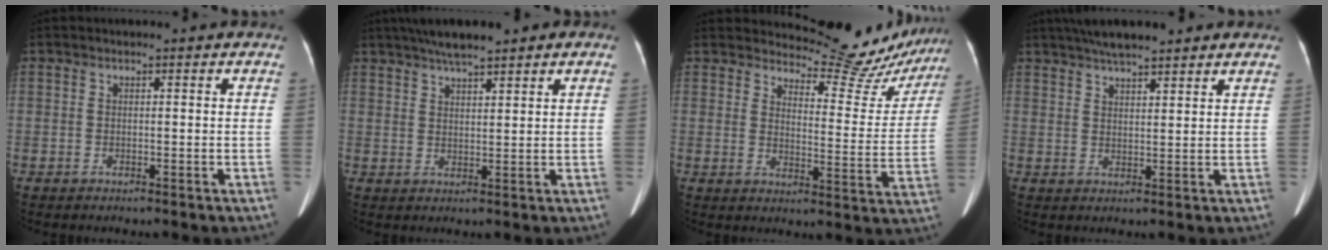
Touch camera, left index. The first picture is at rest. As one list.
[{"total": 7.3, "force": [5.7, 1.0, 4.4], "torque": [-0.070, 0.023, 0.093]}, {"total": 13.8, "force": [13.4, 3.0, 1.1], "torque": [0.003, -0.056, 0.149]}, {"total": 9.4, "force": [7.8, 1.7, 4.9], "torque": [-0.072, 0.028, 0.121]}]